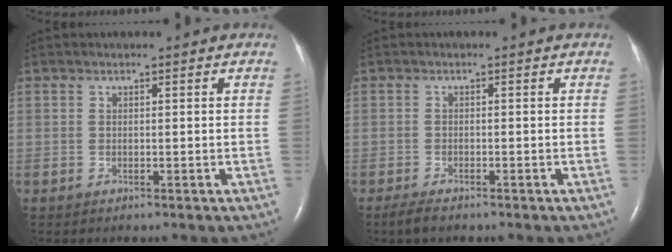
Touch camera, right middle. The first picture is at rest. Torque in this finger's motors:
{"motor_torque": [0.23, -0.18, -0.02, 0.01]}